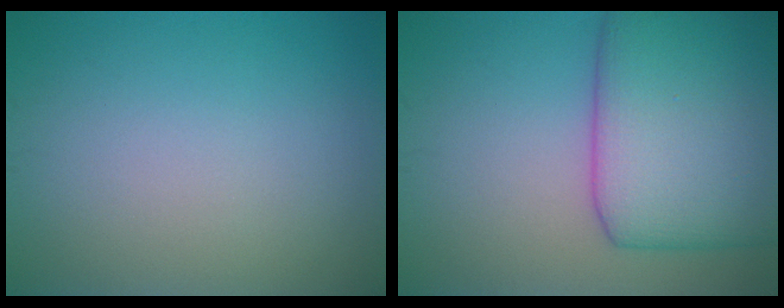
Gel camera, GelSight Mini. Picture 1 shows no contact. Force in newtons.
{"total": 10.6, "press": 10.6, "slide": 0.3}